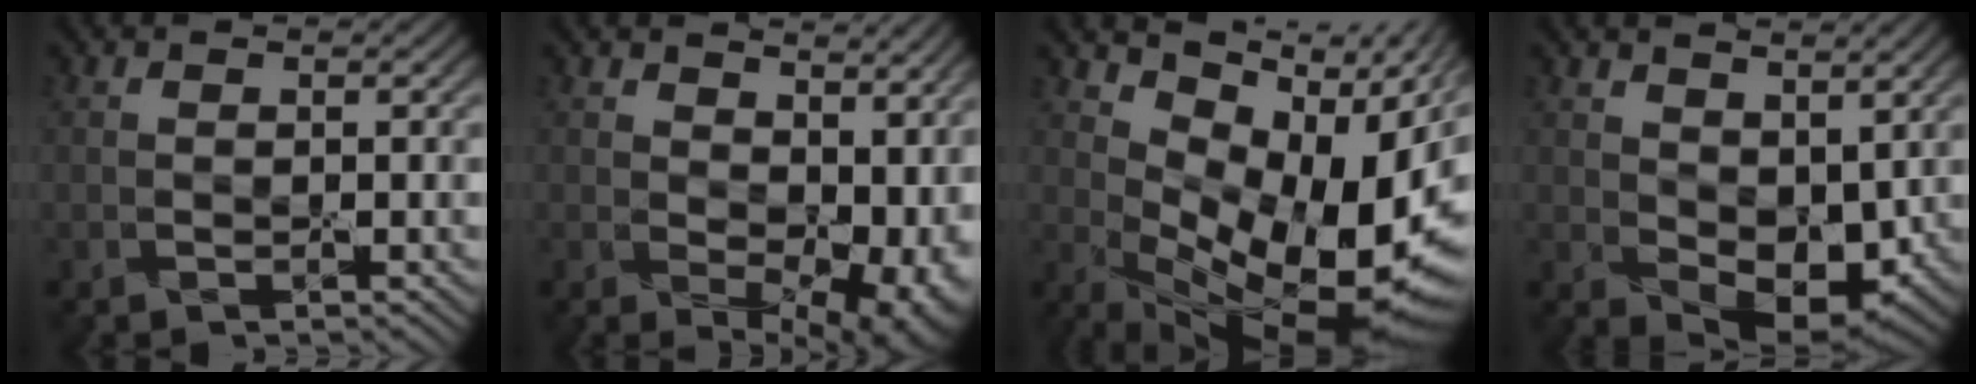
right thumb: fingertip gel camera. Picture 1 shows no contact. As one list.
[{"total": 12.9, "force": [2.2, 8.3, 9.6], "torque": [-0.117, -0.026, 0.081]}, {"total": 16.3, "force": [1.9, 8.9, 13.6], "torque": [-0.196, -0.023, 0.058]}, {"total": 7.6, "force": [1.7, 4.7, 5.7], "torque": [-0.106, -0.015, 0.037]}]